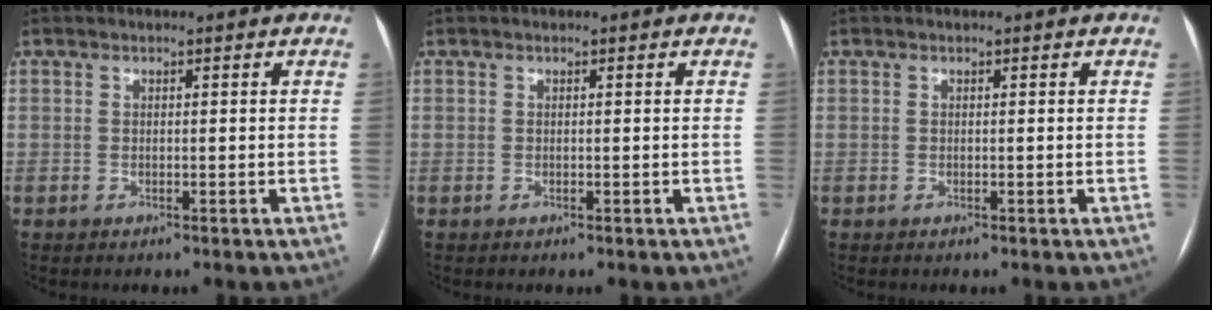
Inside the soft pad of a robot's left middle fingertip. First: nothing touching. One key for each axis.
{"total": 0.0}
{"total": 0.0}